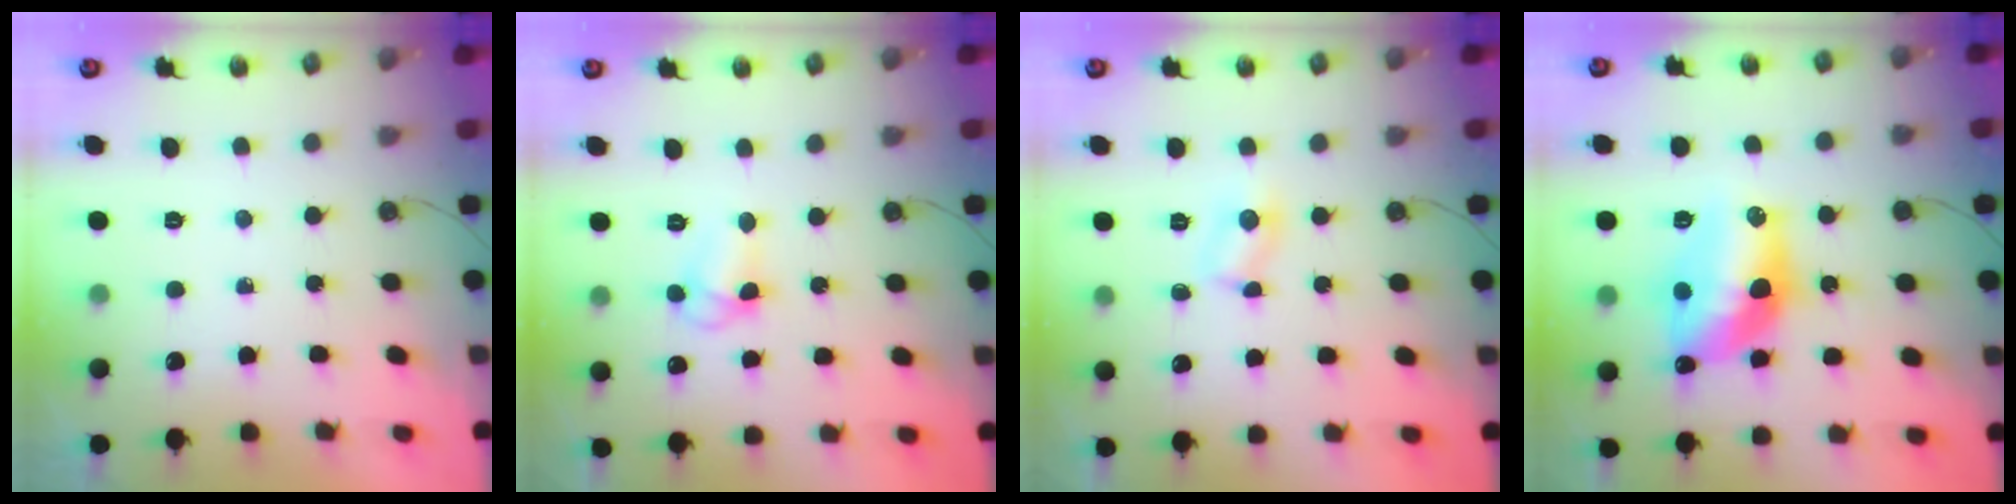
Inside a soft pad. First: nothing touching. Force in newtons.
{"total": 7.3, "press": 7.3, "slide": 0.5}
{"total": 3.1, "press": 3.1, "slide": 0.4}
{"total": 13.6, "press": 13.6, "slide": 1.2}